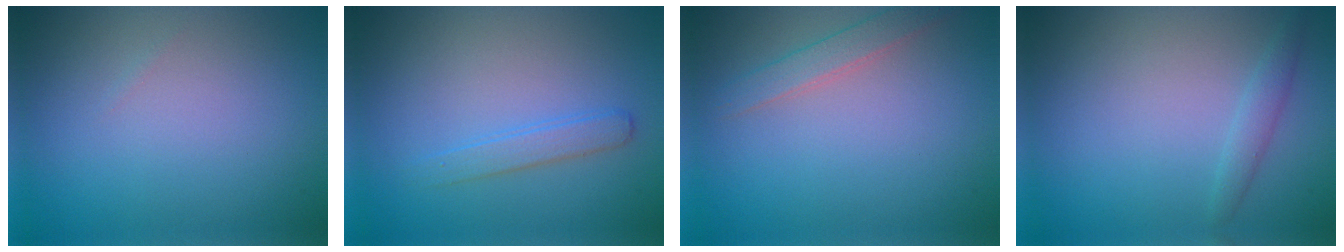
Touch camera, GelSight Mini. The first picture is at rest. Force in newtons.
{"total": 1.7, "press": 1.7, "slide": 0.1}
{"total": 1.9, "press": 1.9, "slide": 0.1}
{"total": 1.2, "press": 1.2, "slide": 0.0}